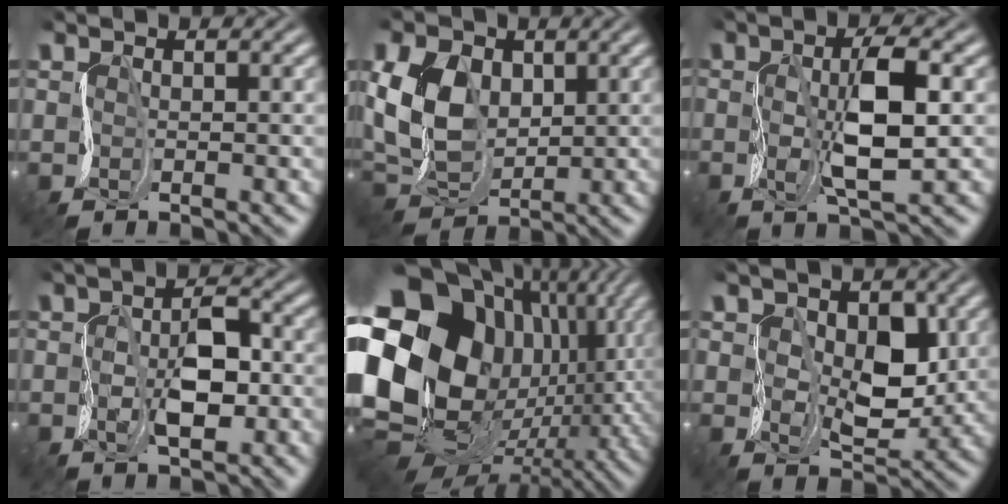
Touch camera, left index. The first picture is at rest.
{"total": 6.0, "force": [1.0, 4.5, 3.9], "torque": [-0.124, 0.003, 0.021]}
{"total": 4.4, "force": [-0.2, 0.8, 4.3], "torque": [-0.101, -0.002, 0.001]}
{"total": 3.6, "force": [-1.1, 1.8, 2.9], "torque": [-0.070, -0.005, -0.012]}
{"total": 19.3, "force": [0.8, 15.2, 11.8], "torque": [-0.256, -0.020, 0.034]}
{"total": 4.4, "force": [0.0, 3.2, 3.1], "torque": [-0.068, -0.014, 0.010]}